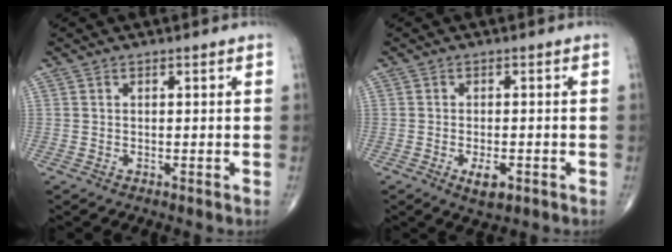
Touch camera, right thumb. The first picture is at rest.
{"total": 3.8, "force": [-1.6, 1.7, 3.1], "torque": [-0.049, -0.002, -0.020]}